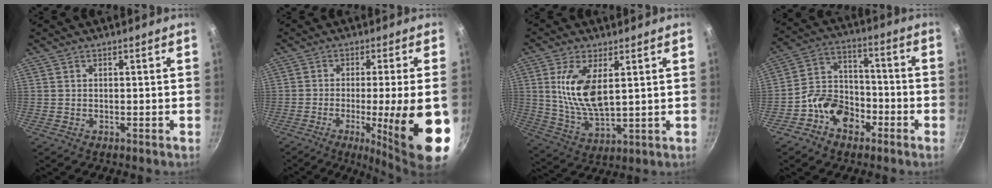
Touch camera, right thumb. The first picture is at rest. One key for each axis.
{"total": 17.9, "fx": -4.7, "fy": 2.4, "fz": 17.1, "tx": -0.234, "ty": -0.001, "tz": -0.057}
{"total": 11.5, "fx": 2.9, "fy": 5.1, "fz": 9.9, "tx": -0.190, "ty": -0.019, "tz": 0.064}
{"total": 11.0, "fx": -5.5, "fy": 7.8, "fz": 5.4, "tx": -0.061, "ty": 0.054, "tz": -0.111}